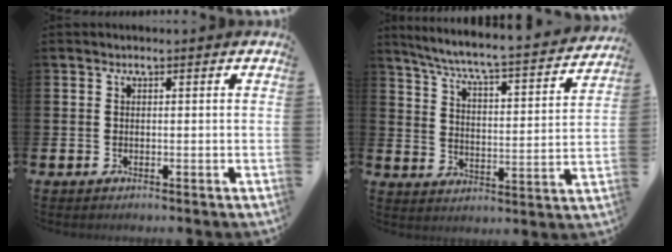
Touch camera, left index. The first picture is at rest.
{"total": 6.2, "force": [5.6, 0.3, 2.7], "torque": [-0.081, -0.048, 0.090]}